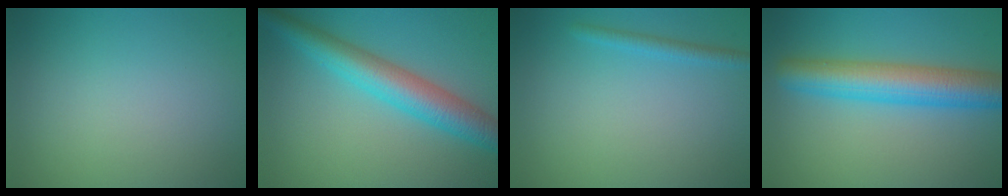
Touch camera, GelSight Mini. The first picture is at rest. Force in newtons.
{"total": 5.9, "press": 5.9, "slide": 0.0}
{"total": 1.5, "press": 1.4, "slide": 0.1}
{"total": 6.6, "press": 6.6, "slide": 0.1}